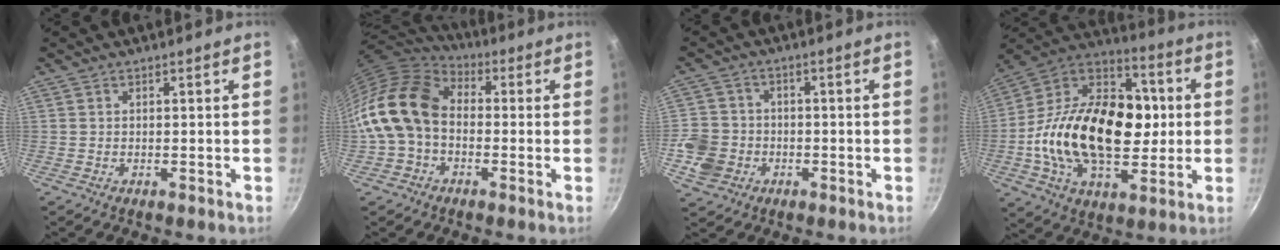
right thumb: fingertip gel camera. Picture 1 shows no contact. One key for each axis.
{"total": 16.4, "fx": -1.2, "fy": 12.1, "fz": 11.1, "tx": -0.201, "ty": 0.041, "tz": -0.040}
{"total": 8.3, "fx": -2.7, "fy": 7.3, "fz": 2.9, "tx": -0.039, "ty": 0.023, "tz": -0.057}
{"total": 29.0, "fx": -0.9, "fy": 18.4, "fz": 22.4, "tx": -0.360, "ty": 0.036, "tz": -0.027}